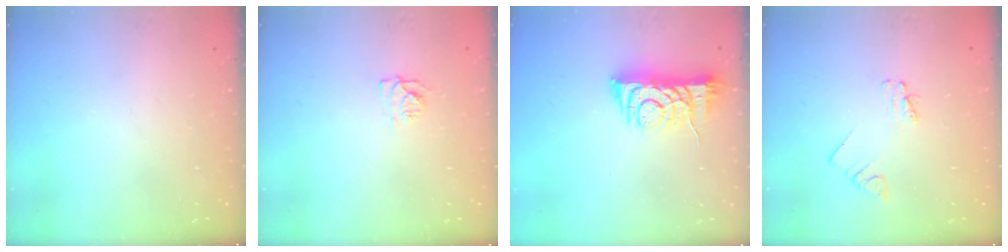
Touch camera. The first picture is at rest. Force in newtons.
{"total": 4.9, "press": 4.9, "slide": 0.5}
{"total": 7.1, "press": 7.0, "slide": 0.9}
{"total": 2.9, "press": 2.9, "slide": 0.3}